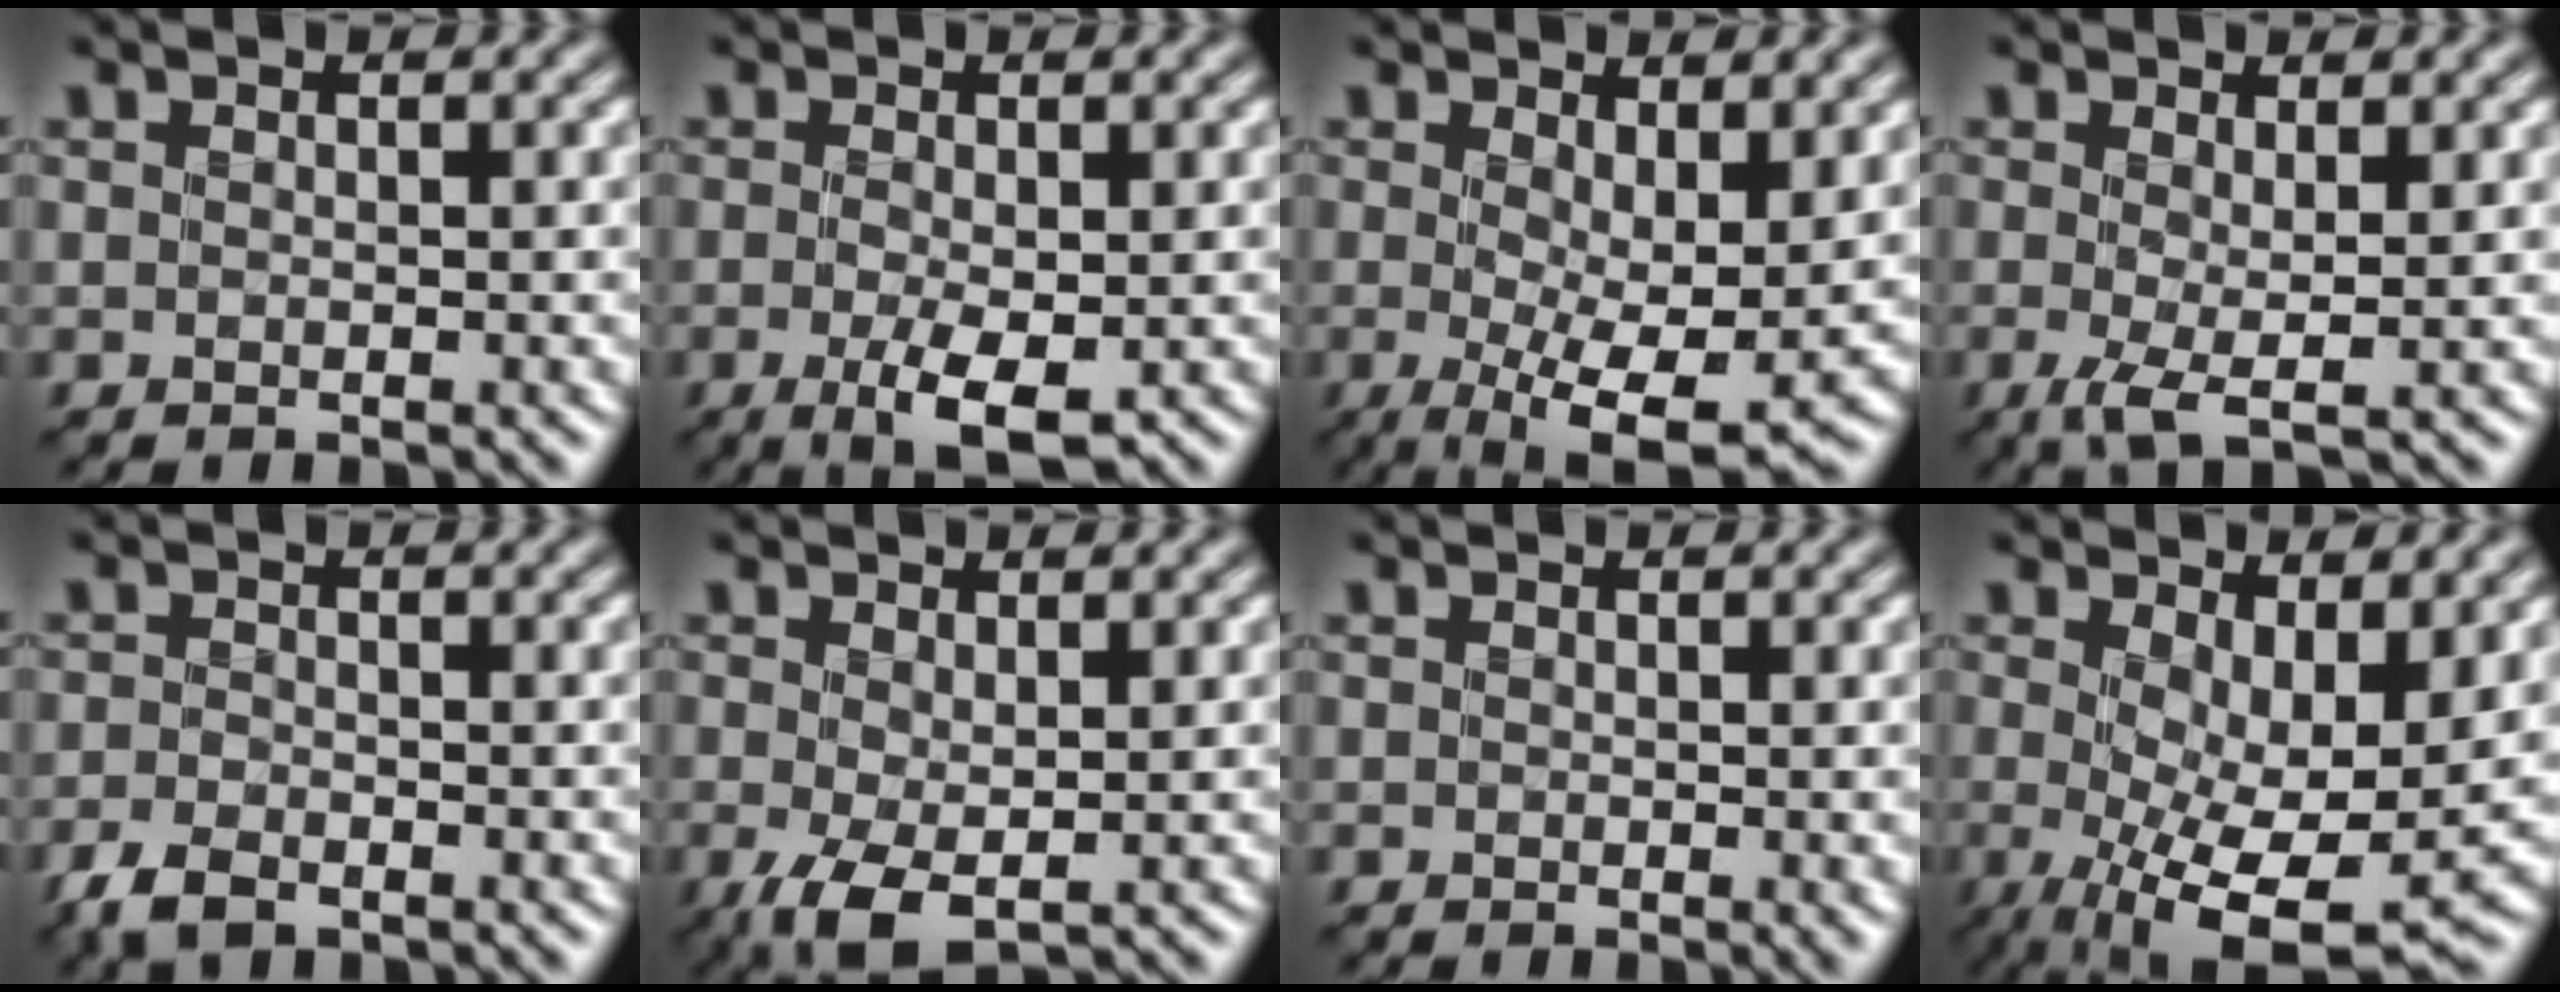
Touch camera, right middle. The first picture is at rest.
{"total": 3.5, "force": [-1.0, 1.0, 3.2], "torque": [-0.062, -0.011, -0.017]}
{"total": 8.1, "force": [0.0, 2.8, 7.6], "torque": [-0.123, -0.019, 0.001]}
{"total": 2.8, "force": [-0.2, 0.5, 2.7], "torque": [-0.055, -0.007, -0.005]}
{"total": 2.5, "force": [-1.9, 1.0, 1.3], "torque": [-0.031, -0.005, -0.043]}
{"total": 3.5, "force": [-0.6, 1.5, 3.1], "torque": [-0.074, -0.008, -0.011]}
{"total": 0.7, "force": [0.1, 0.0, 0.7], "torque": [-0.009, -0.001, 0.001]}
{"total": 9.6, "force": [-0.4, 3.6, 8.9], "torque": [-0.150, -0.020, -0.001]}